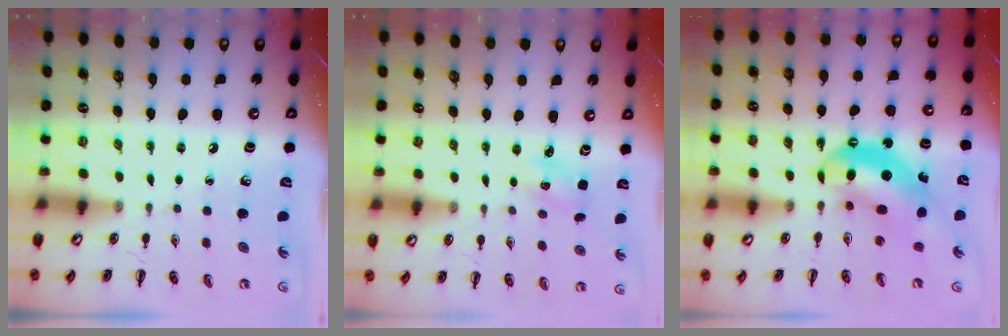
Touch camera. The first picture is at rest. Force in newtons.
{"total": 2.5, "press": 2.4, "slide": 0.7}
{"total": 8.3, "press": 8.1, "slide": 1.9}